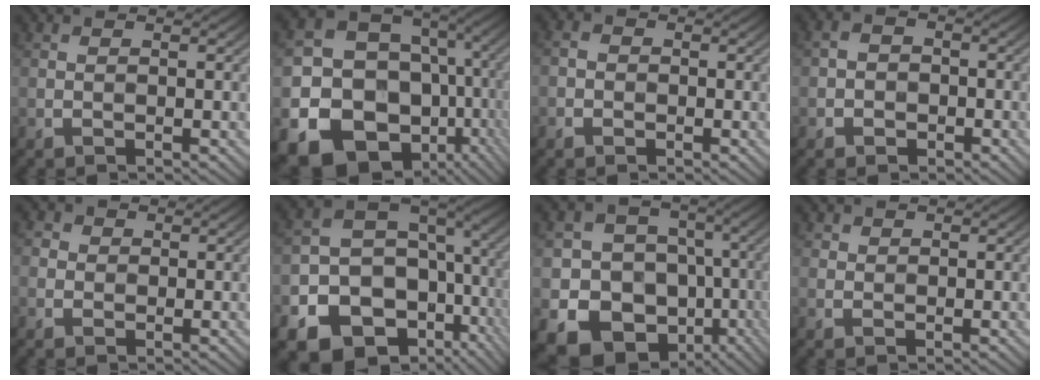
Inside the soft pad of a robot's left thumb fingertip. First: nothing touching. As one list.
[{"total": 20.2, "force": [-5.0, 16.7, 10.1], "torque": [-0.230, -0.060, -0.062]}, {"total": 1.8, "force": [-0.9, 1.5, 0.6], "torque": [-0.009, 0.001, -0.025]}, {"total": 2.8, "force": [-1.2, 2.3, 1.0], "torque": [-0.014, 0.001, -0.032]}, {"total": 2.0, "force": [0.3, 1.9, 0.6], "torque": [-0.022, 0.004, -0.001]}, {"total": 19.7, "force": [-6.9, 15.3, 10.3], "torque": [-0.217, -0.046, -0.074]}, {"total": 17.0, "force": [-5.7, 14.7, 6.6], "torque": [-0.145, -0.025, -0.103]}, {"total": 1.2, "force": [0.7, 0.9, 0.2], "torque": [-0.001, 0.000, 0.011]}]